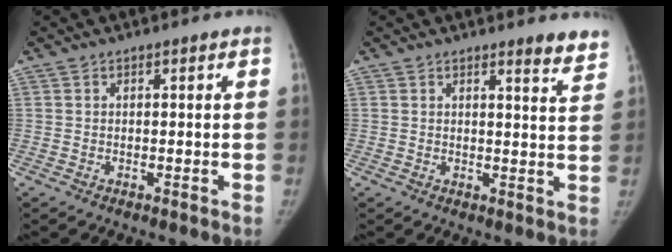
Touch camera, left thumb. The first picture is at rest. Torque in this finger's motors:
{"motor_torque": [0.31, -0.27, 0.58, -0.22, -0.02]}